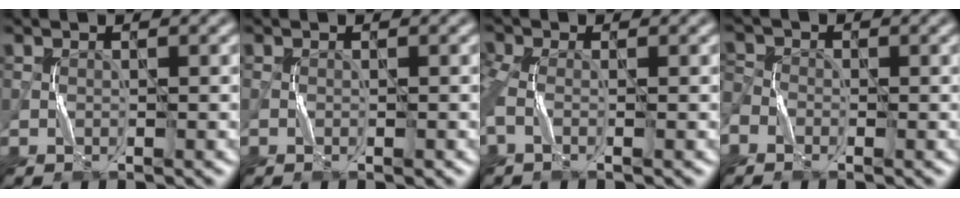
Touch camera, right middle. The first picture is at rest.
{"total": 0.7, "force": [-0.3, 0.3, 0.5], "torque": [-0.012, 0.000, -0.005]}
{"total": 3.8, "force": [-0.7, 2.0, 3.1], "torque": [-0.082, -0.003, -0.020]}
{"total": 2.0, "force": [-1.1, 1.4, 0.7], "torque": [-0.024, -0.001, -0.030]}